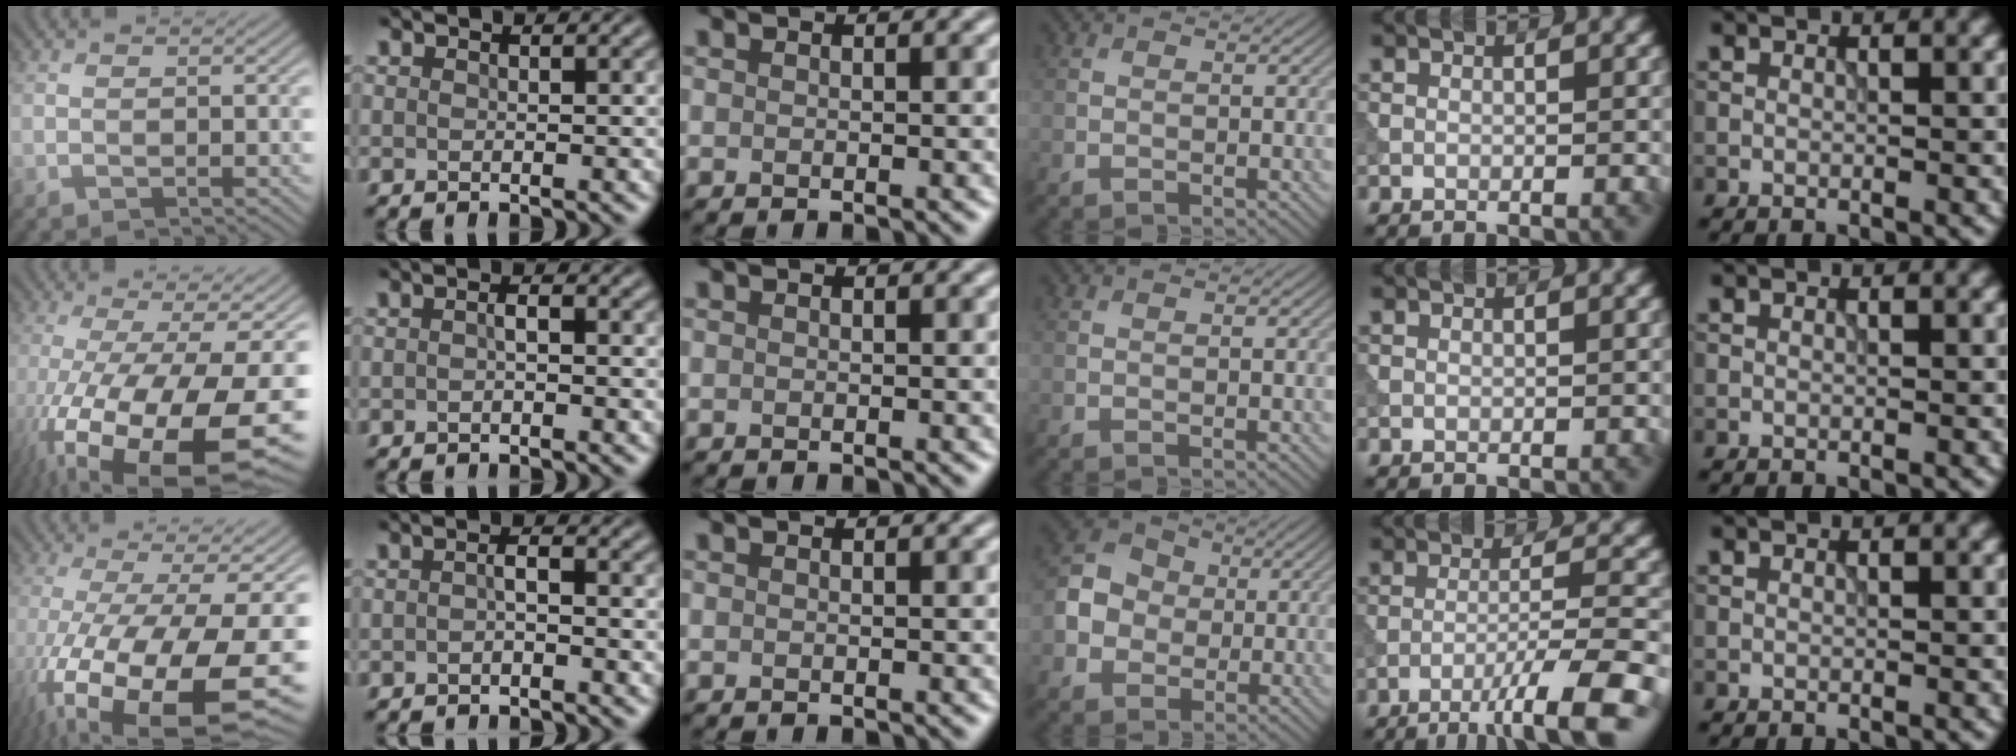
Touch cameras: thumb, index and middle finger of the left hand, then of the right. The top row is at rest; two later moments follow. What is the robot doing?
{"motion": "extract", "object": "tissue"}